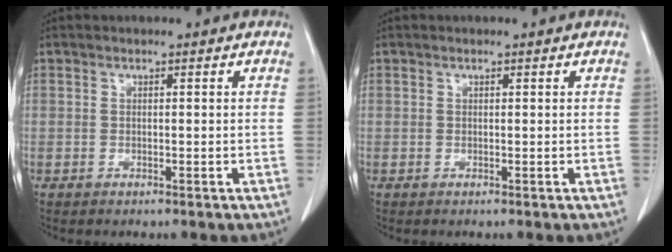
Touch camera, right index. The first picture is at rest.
{"total": 0.0}